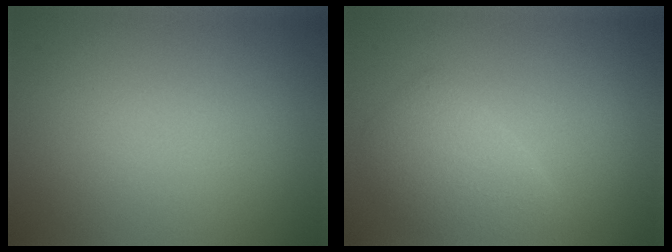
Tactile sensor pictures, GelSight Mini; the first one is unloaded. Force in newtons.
{"total": 2.9, "press": 2.9, "slide": 0.1}